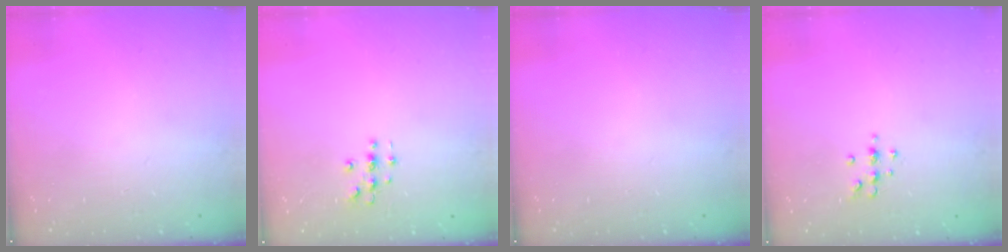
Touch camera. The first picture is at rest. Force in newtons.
{"total": 3.1, "press": 3.1, "slide": 0.3}
{"total": 0.0}
{"total": 5.7, "press": 5.7, "slide": 0.8}